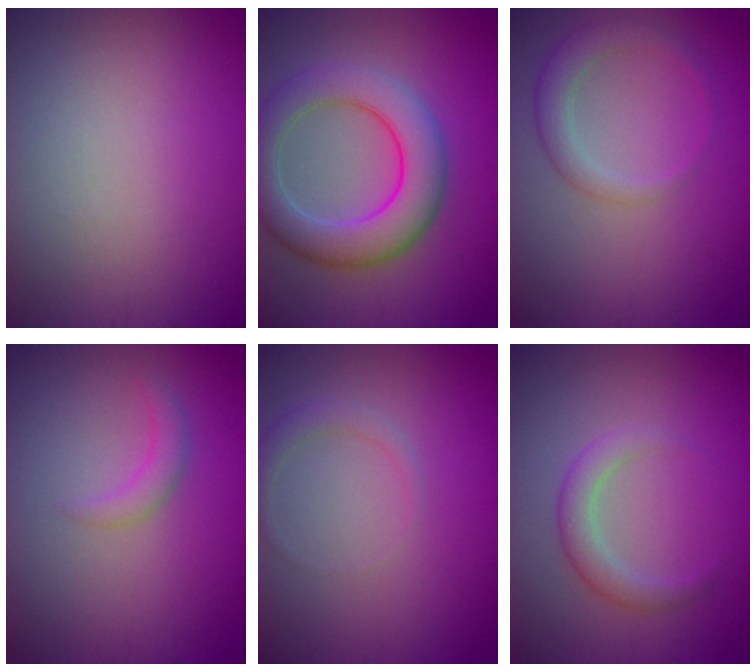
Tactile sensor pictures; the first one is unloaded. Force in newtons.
{"total": 7.4, "press": 7.4, "slide": 0.3}
{"total": 2.8, "press": 2.8, "slide": 0.2}
{"total": 1.6, "press": 1.6, "slide": 0.0}
{"total": 1.5, "press": 1.5, "slide": 0.1}
{"total": 2.5, "press": 2.5, "slide": 0.2}